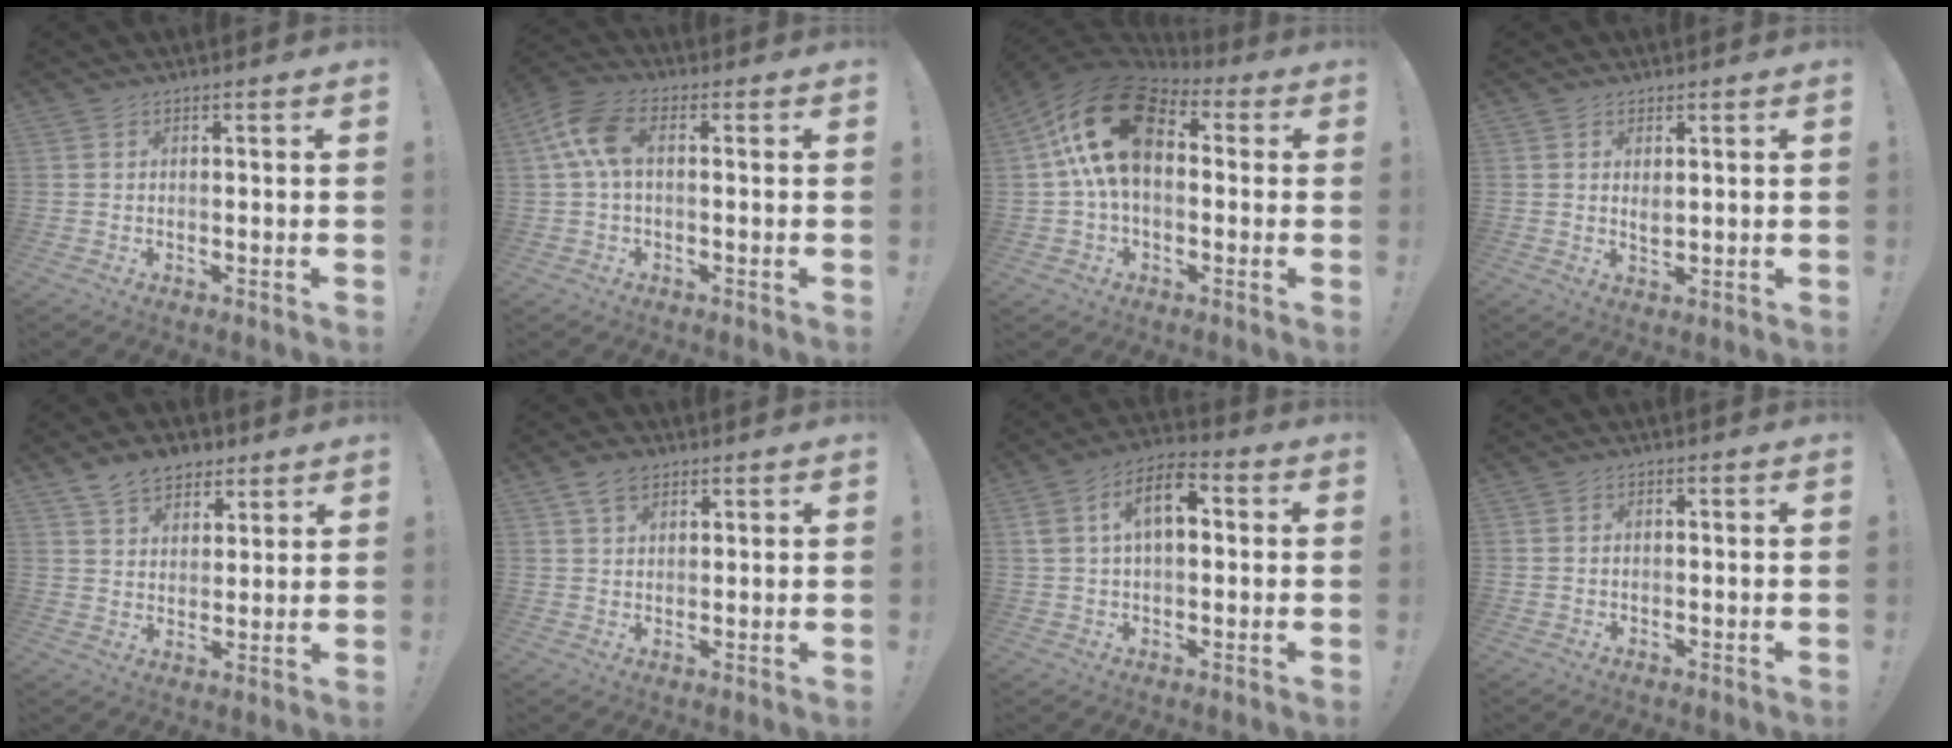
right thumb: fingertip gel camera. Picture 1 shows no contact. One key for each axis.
{"total": 9.4, "fx": 1.7, "fy": 4.9, "fz": 7.8, "tx": -0.162, "ty": 0.007, "tz": 0.036}
{"total": 20.4, "fx": 4.3, "fy": 12.3, "fz": 15.7, "tx": -0.291, "ty": 0.007, "tz": 0.080}
{"total": 2.1, "fx": 1.1, "fy": 1.1, "fz": 1.5, "tx": -0.016, "ty": -0.008, "tz": 0.017}
{"total": 9.3, "fx": 6.5, "fy": 5.8, "fz": 3.0, "tx": -0.047, "ty": -0.033, "tz": 0.127}
{"total": 5.0, "fx": 3.1, "fy": 3.0, "fz": 2.5, "tx": -0.043, "ty": -0.007, "tz": 0.058}
{"total": 11.1, "fx": 2.5, "fy": 6.3, "fz": 8.8, "tx": -0.149, "ty": 0.010, "tz": 0.045}
{"total": 0.9, "fx": -0.6, "fy": 0.6, "fz": 0.3, "tx": -0.007, "ty": 0.003, "tz": -0.009}